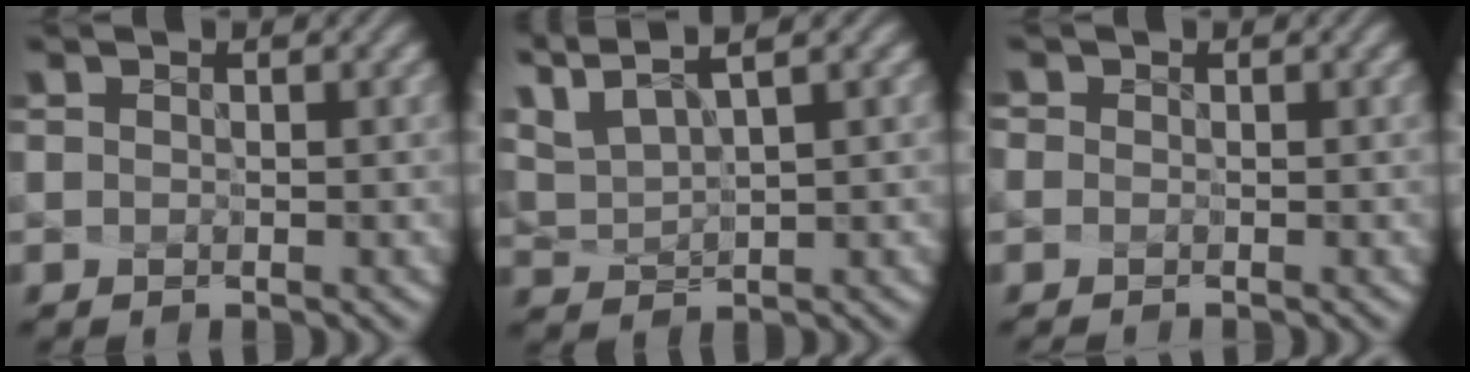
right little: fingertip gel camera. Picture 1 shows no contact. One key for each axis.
{"total": 4.0, "fx": 3.5, "fy": -0.3, "fz": 1.9, "tx": -0.076, "ty": 0.006, "tz": 0.092}
{"total": 0.8, "fx": -0.1, "fy": 0.8, "fz": 0.3, "tx": -0.008, "ty": 0.005, "tz": -0.001}